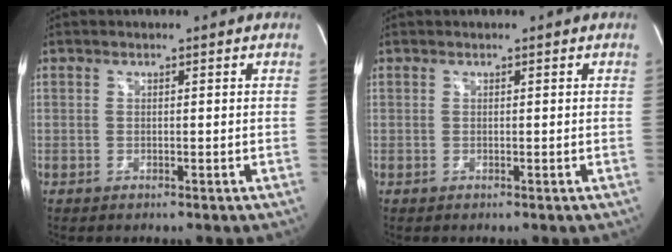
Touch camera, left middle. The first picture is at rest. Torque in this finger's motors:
{"motor_torque": [0.03, 0.11, -0.08, 0.00]}